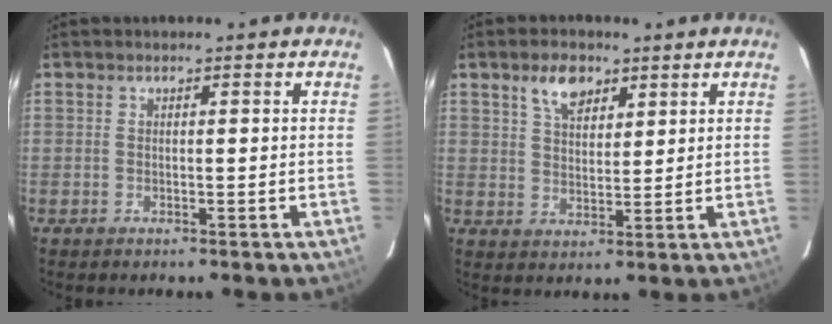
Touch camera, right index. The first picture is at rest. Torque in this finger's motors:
{"motor_torque": [0.27, 0.03, 0.12, 0.05]}